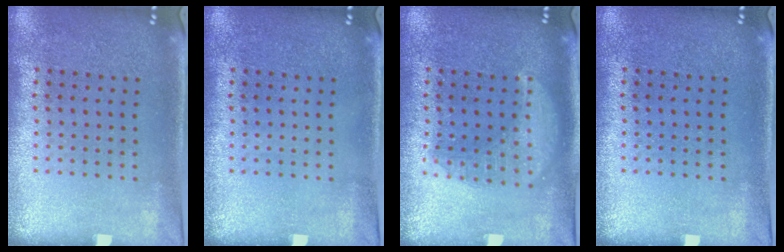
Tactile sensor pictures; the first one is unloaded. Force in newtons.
{"total": 0.0}
{"total": 2.9, "press": 2.9, "slide": 0.3}
{"total": 0.0}